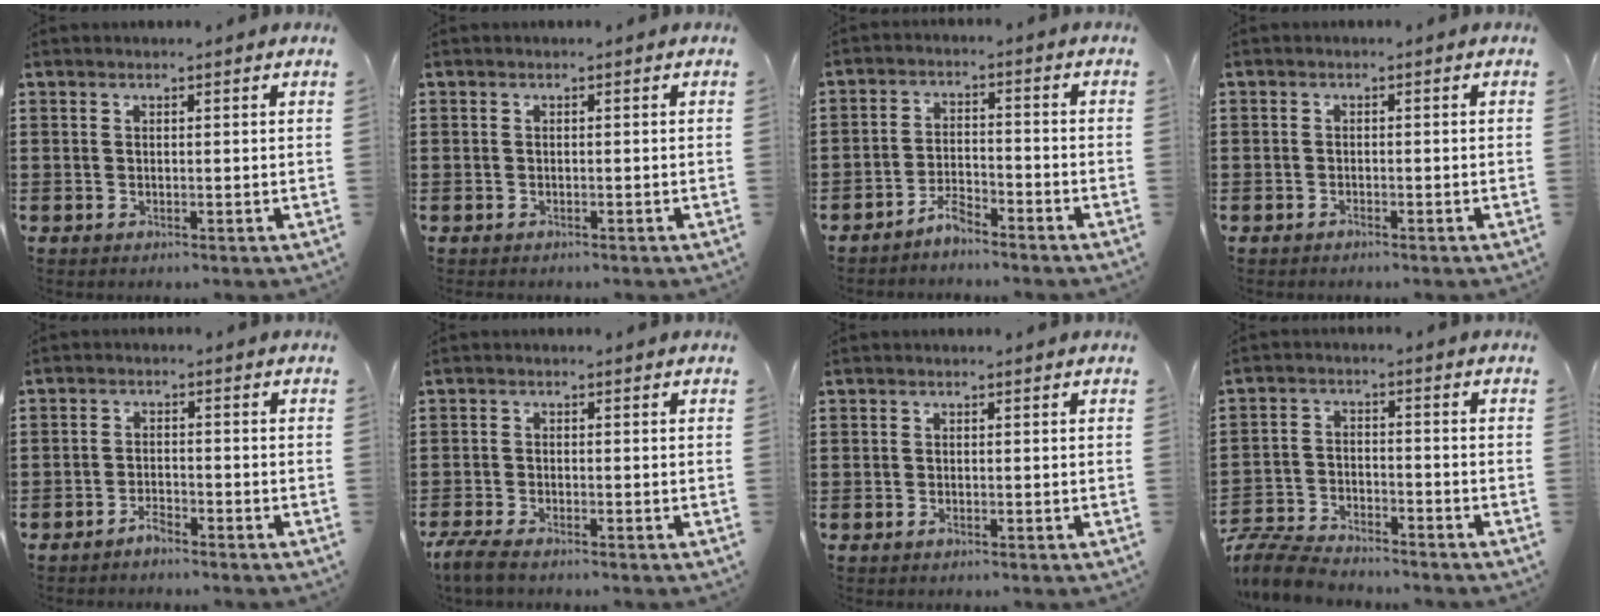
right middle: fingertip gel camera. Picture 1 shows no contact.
{"total": 0.8, "force": [-0.6, 0.5, -0.1], "torque": [0.003, 0.004, -0.015]}
{"total": 3.8, "force": [-3.7, 0.7, 0.4], "torque": [-0.021, 0.004, -0.077]}
{"total": 0.9, "force": [-0.8, 0.5, 0.0], "torque": [-0.001, 0.002, -0.017]}
{"total": 2.3, "force": [-2.2, 0.6, 0.3], "torque": [-0.012, 0.001, -0.045]}
{"total": 2.8, "force": [-2.5, 0.4, 1.3], "torque": [-0.046, -0.007, -0.054]}
{"total": 0.6, "force": [-0.5, 0.3, 0.2], "torque": [-0.004, -0.002, -0.009]}
{"total": 7.2, "force": [-6.9, 1.2, 1.5], "torque": [-0.041, 0.011, -0.138]}